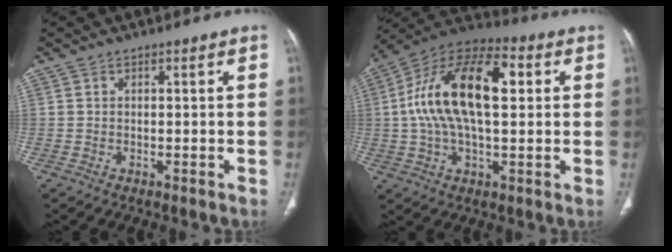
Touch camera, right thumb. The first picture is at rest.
{"total": 20.2, "force": [3.2, 9.8, 17.3], "torque": [-0.309, 0.029, 0.045]}